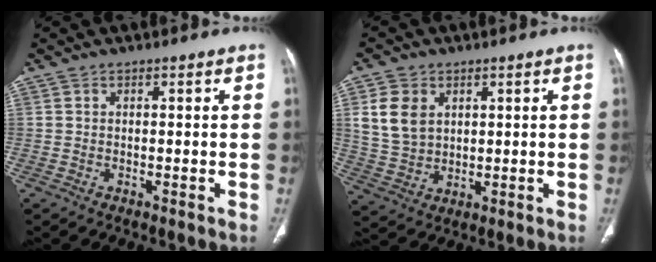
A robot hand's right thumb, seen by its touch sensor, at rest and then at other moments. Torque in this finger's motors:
{"motor_torque": [-0.24, 0.05, 0.96, 0.28, 0.09]}